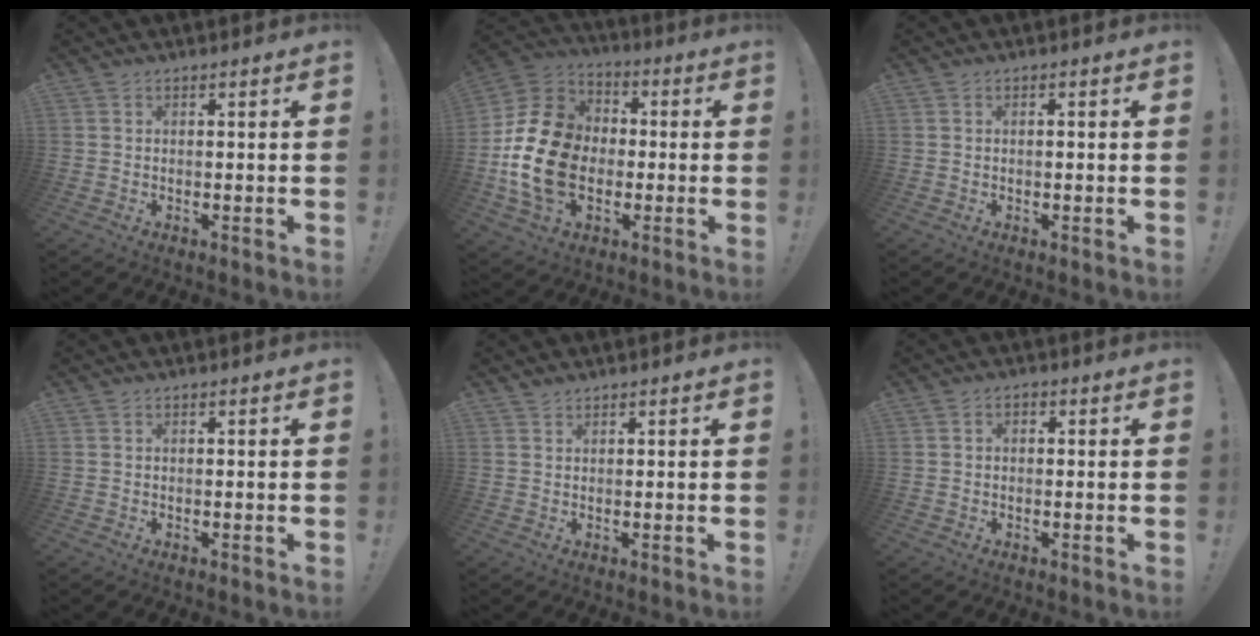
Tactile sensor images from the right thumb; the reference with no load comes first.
{"total": 20.8, "force": [-2.7, 16.0, 13.0], "torque": [-0.233, 0.029, -0.034]}
{"total": 0.6, "force": [-0.2, 0.0, 0.6], "torque": [-0.003, -0.004, -0.006]}
{"total": 0.0}
{"total": 1.1, "force": [1.0, 0.5, -0.2], "torque": [0.007, -0.003, 0.018]}
{"total": 1.5, "force": [-0.7, 1.1, 0.7], "torque": [-0.009, 0.005, -0.014]}